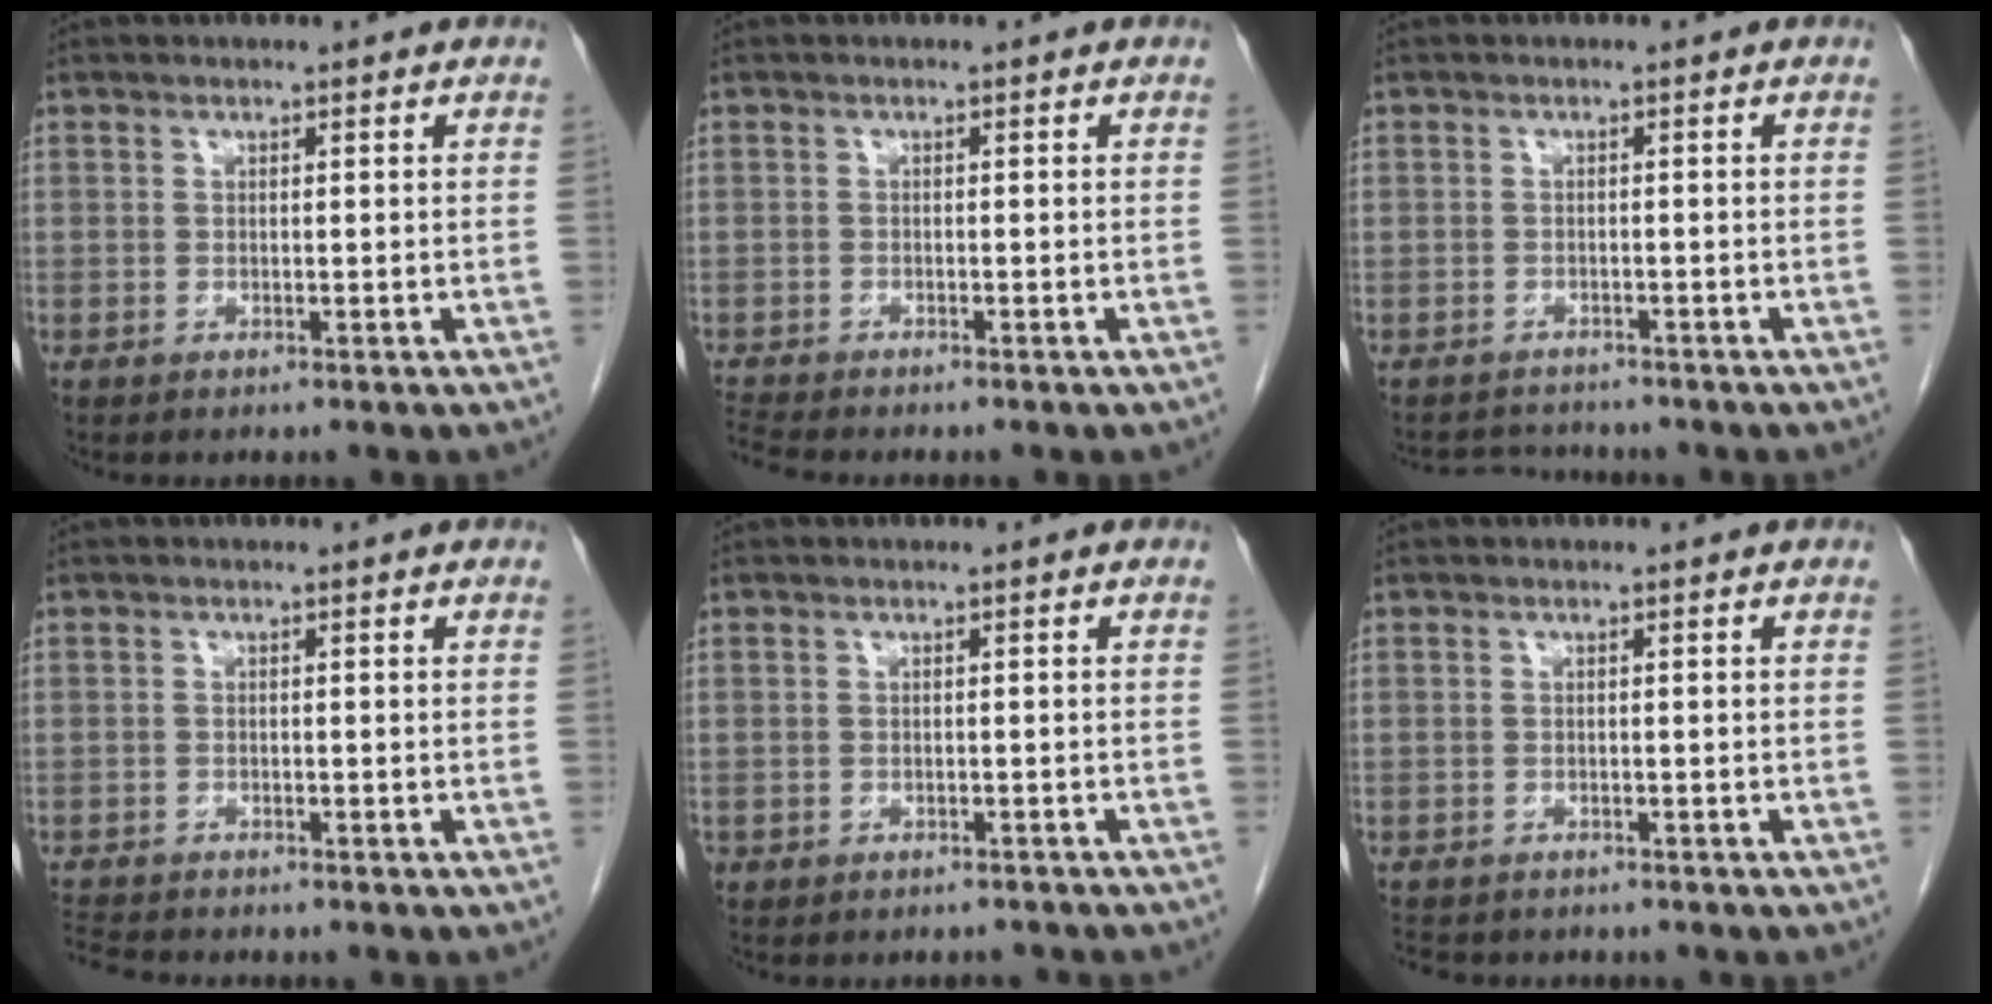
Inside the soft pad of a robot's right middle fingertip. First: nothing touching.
{"total": 2.9, "force": [-2.8, -0.1, 0.6], "torque": [-0.021, -0.017, -0.051]}
{"total": 2.9, "force": [-2.8, 0.8, -0.5], "torque": [0.003, -0.010, -0.046]}
{"total": 5.1, "force": [-4.8, 0.8, 1.4], "torque": [-0.030, -0.015, -0.082]}
{"total": 3.6, "force": [-3.2, 1.7, 0.2], "torque": [-0.003, 0.007, -0.043]}
{"total": 6.7, "force": [-5.8, 2.6, 2.1], "torque": [-0.039, -0.002, -0.076]}